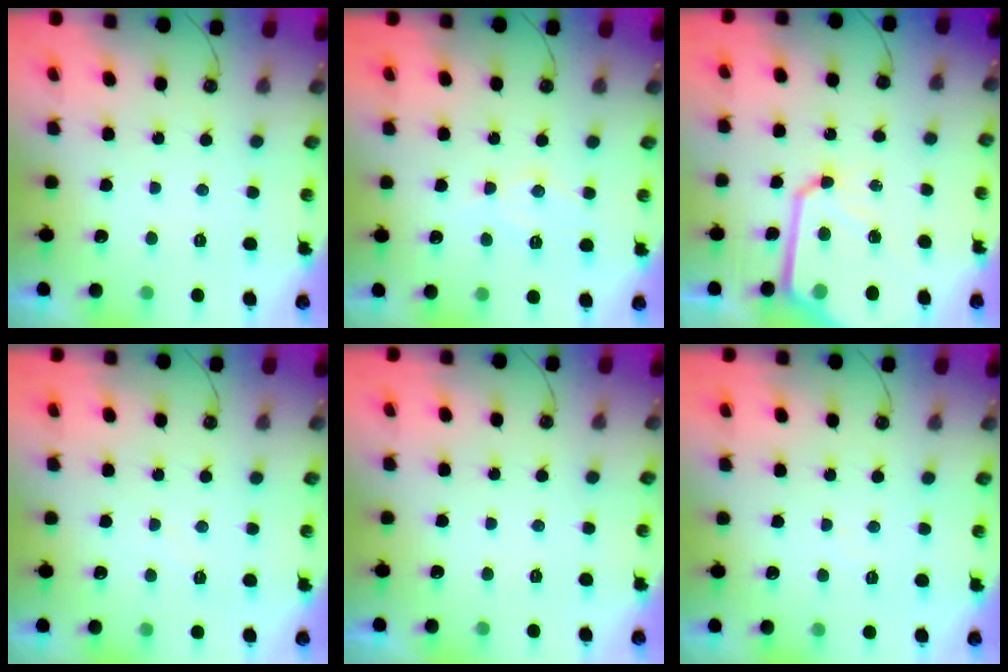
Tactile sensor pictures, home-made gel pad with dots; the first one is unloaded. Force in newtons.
{"total": 8.7, "press": 8.6, "slide": 0.8}
{"total": 13.9, "press": 13.9, "slide": 1.4}
{"total": 3.2, "press": 3.2, "slide": 0.5}
{"total": 0.0}
{"total": 2.6, "press": 2.6, "slide": 0.4}